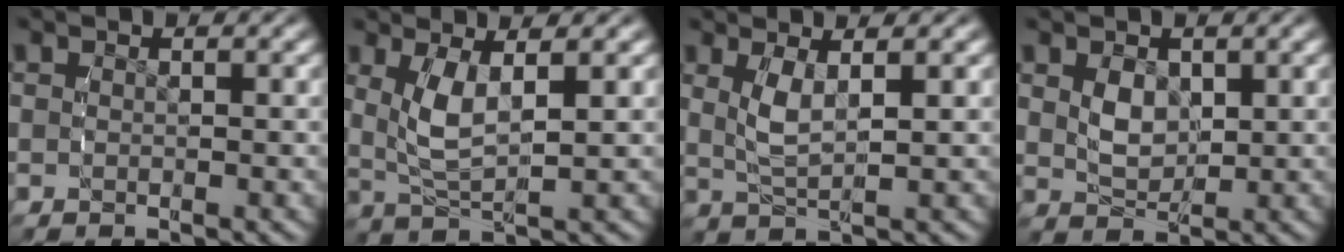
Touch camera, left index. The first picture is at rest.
{"total": 4.4, "force": [0.8, 2.6, 3.4], "torque": [-0.102, -0.016, 0.022]}
{"total": 2.7, "force": [0.8, 1.2, 2.4], "torque": [-0.068, -0.007, 0.017]}
{"total": 2.5, "force": [0.5, 1.7, 1.7], "torque": [-0.040, -0.011, 0.016]}